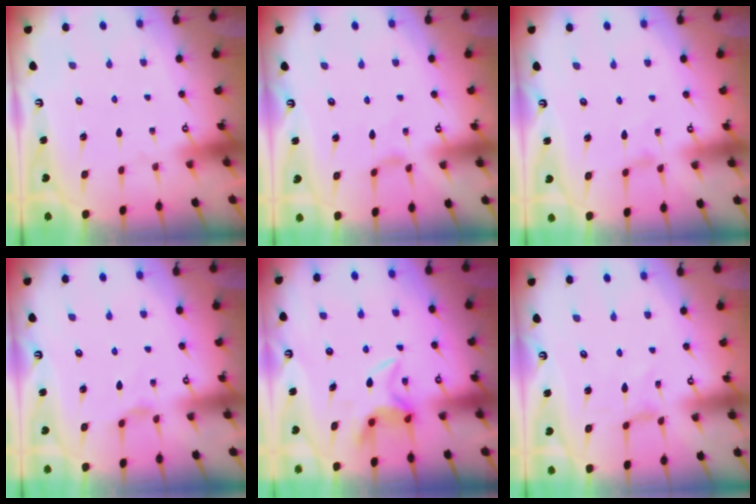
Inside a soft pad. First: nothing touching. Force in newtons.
{"total": 2.1, "press": 2.0, "slide": 0.5}
{"total": 0.6, "press": 0.5, "slide": 0.2}
{"total": 1.9, "press": 1.8, "slide": 0.4}
{"total": 5.3, "press": 5.3, "slide": 0.7}
{"total": 0.0}